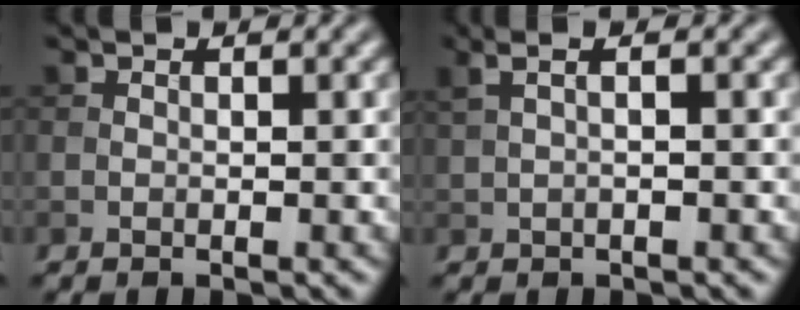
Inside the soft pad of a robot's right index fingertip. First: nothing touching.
{"total": 3.0, "force": [1.1, 1.2, 2.5], "torque": [-0.032, 0.010, 0.003]}